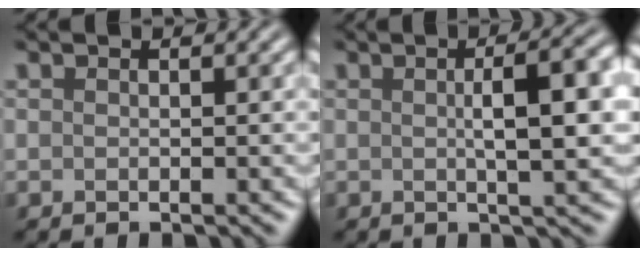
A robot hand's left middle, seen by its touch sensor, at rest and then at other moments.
{"total": 6.2, "force": [0.7, 1.5, 6.0], "torque": [-0.075, 0.014, 0.008]}